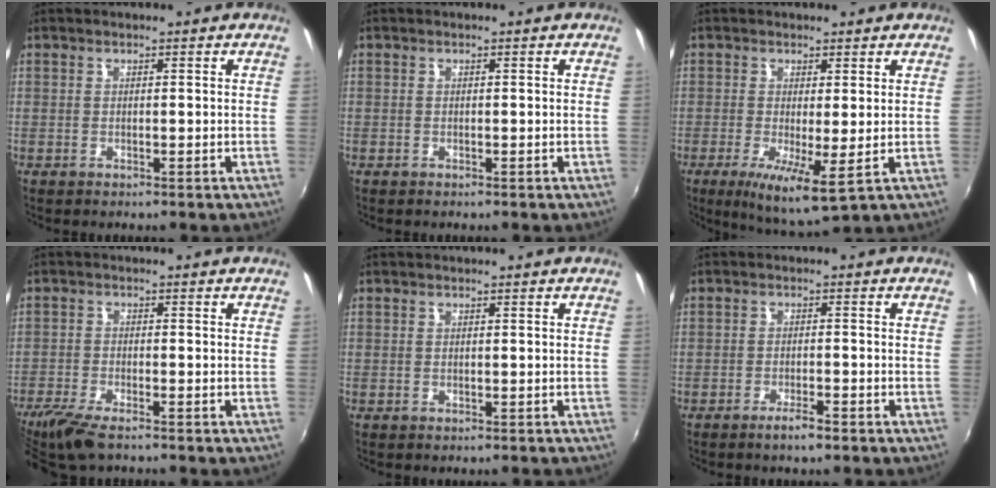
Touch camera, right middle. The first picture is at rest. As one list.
[{"total": 0.0}, {"total": 7.6, "force": [-1.4, 1.5, 7.3], "torque": [-0.134, -0.020, -0.019]}, {"total": 8.7, "force": [-6.7, 2.0, 5.1], "torque": [-0.128, -0.033, -0.129]}, {"total": 0.0}, {"total": 3.0, "force": [-2.2, 0.3, 2.1], "torque": [-0.047, -0.003, -0.038]}]